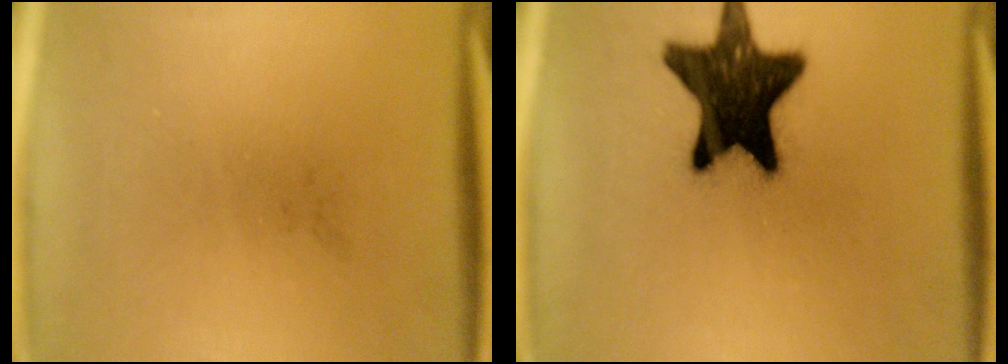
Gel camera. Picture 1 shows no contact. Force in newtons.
{"total": 17.6}